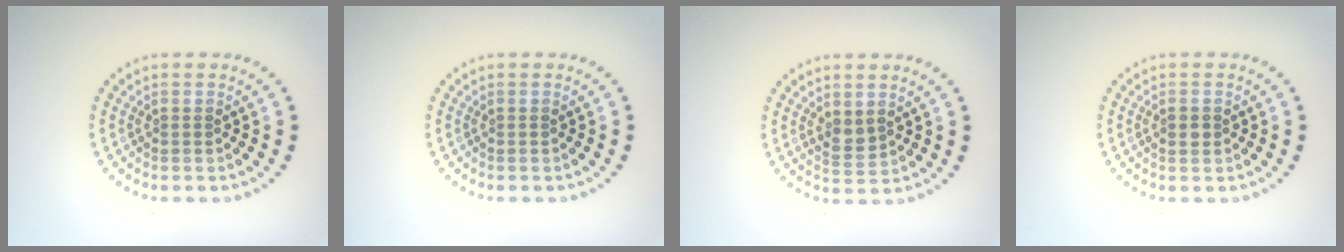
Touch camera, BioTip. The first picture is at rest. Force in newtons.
{"total": 0.0}
{"total": 1.6, "press": 1.5, "slide": 0.5}
{"total": 1.5, "press": 1.5, "slide": 0.1}